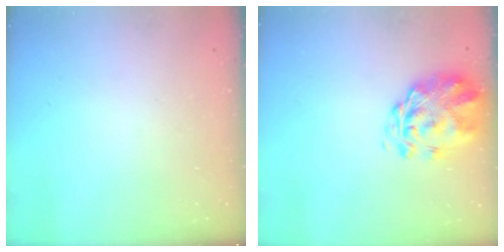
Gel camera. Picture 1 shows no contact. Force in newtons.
{"total": 2.8, "press": 2.5, "slide": 1.3}